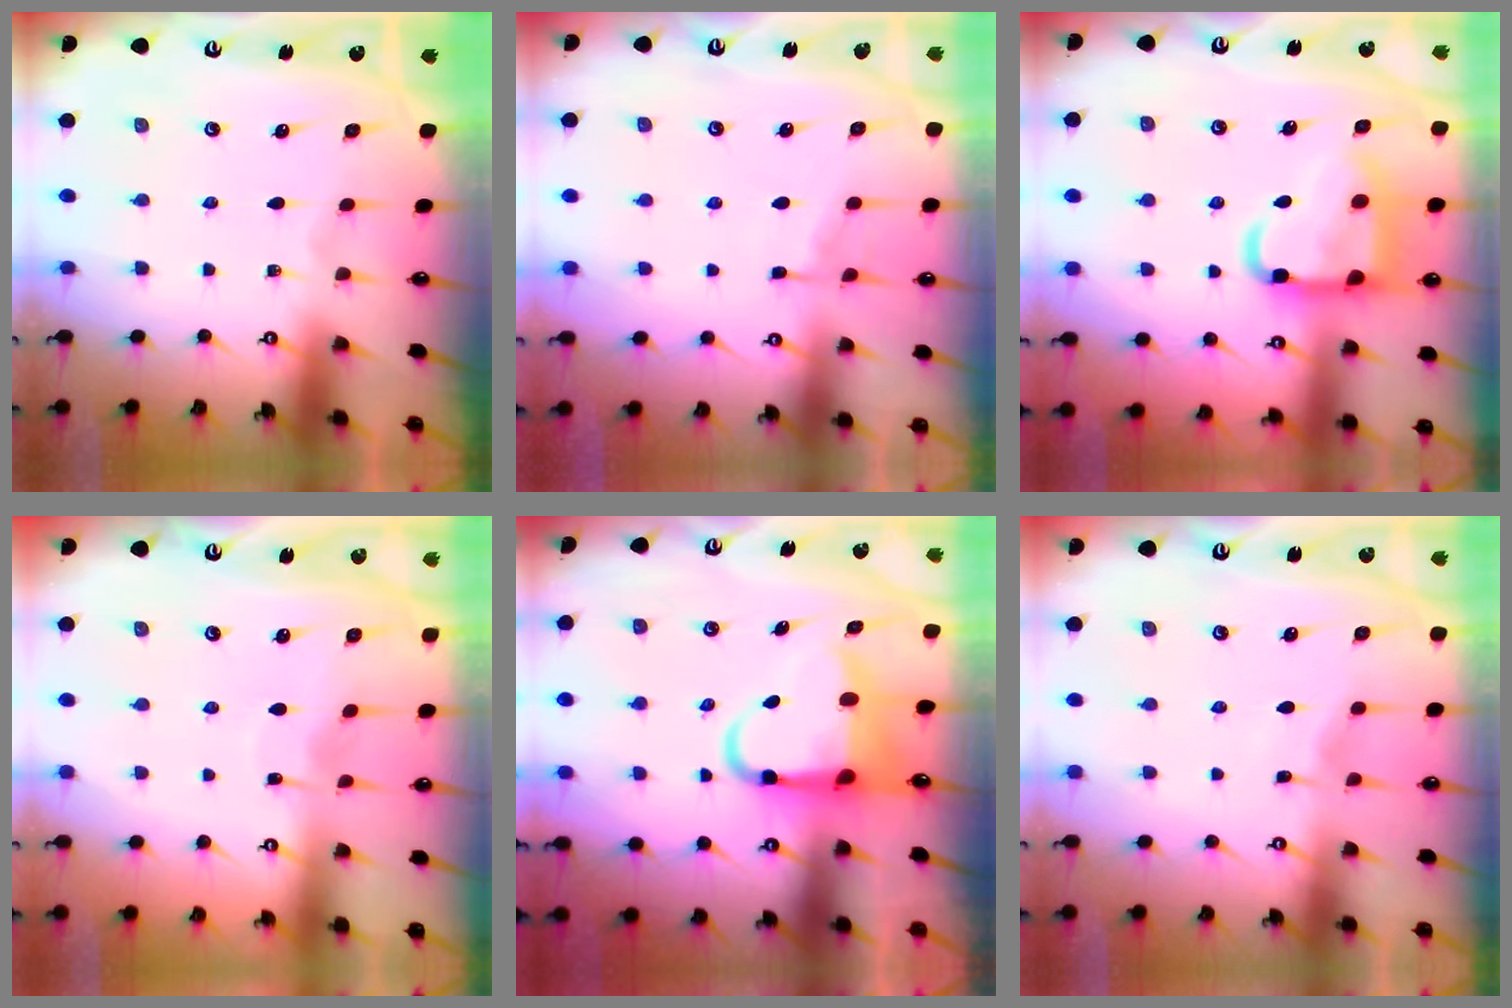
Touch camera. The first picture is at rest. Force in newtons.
{"total": 3.5, "press": 3.4, "slide": 0.6}
{"total": 15.2, "press": 15.1, "slide": 1.6}
{"total": 2.3, "press": 2.3, "slide": 0.3}
{"total": 8.2, "press": 8.0, "slide": 1.8}
{"total": 2.9, "press": 2.9, "slide": 0.4}